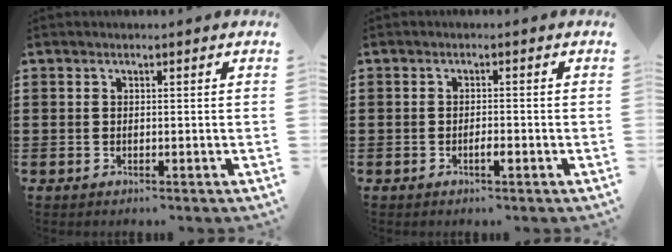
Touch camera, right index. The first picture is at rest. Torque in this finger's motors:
{"motor_torque": [-0.02, -0.02, 0.00, 0.01]}